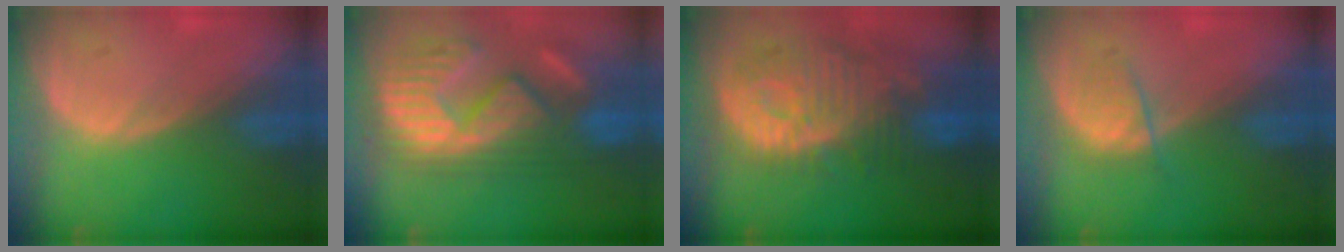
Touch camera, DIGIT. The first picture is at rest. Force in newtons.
{"total": 12.3, "press": 11.6, "slide": 4.0}
{"total": 12.2, "press": 10.9, "slide": 5.4}
{"total": 2.6, "press": 2.5, "slide": 0.5}